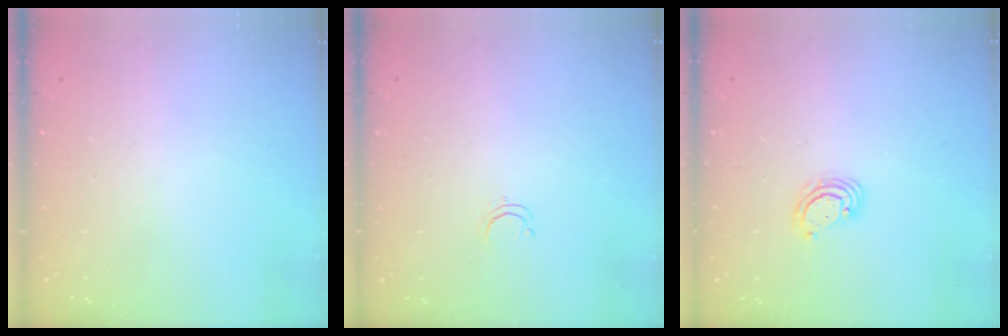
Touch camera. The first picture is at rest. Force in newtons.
{"total": 2.4, "press": 2.4, "slide": 0.2}
{"total": 3.0, "press": 2.9, "slide": 0.3}